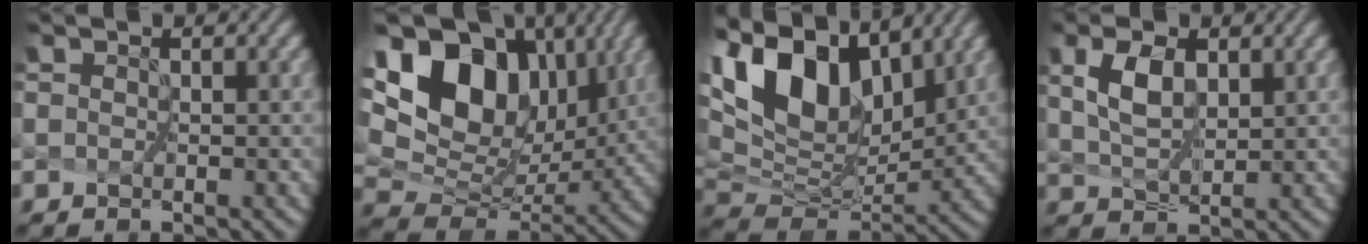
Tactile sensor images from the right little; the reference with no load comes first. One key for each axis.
{"total": 13.5, "fx": 5.7, "fy": 8.8, "fz": 8.4, "tx": -0.163, "ty": 0.030, "tz": 0.114}
{"total": 13.0, "fx": 6.1, "fy": 7.3, "fz": 8.9, "tx": -0.186, "ty": 0.029, "tz": 0.120}
{"total": 2.1, "fx": 0.9, "fy": 0.8, "fz": 1.7, "tx": -0.038, "ty": -0.004, "tz": 0.034}